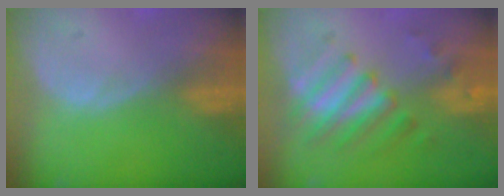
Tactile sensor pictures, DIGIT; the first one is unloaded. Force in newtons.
{"total": 7.7, "press": 7.1, "slide": 3.1}